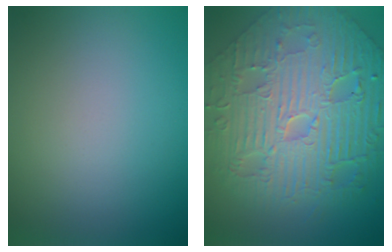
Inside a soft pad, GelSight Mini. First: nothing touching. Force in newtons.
{"total": 11.5, "press": 7.9, "slide": 8.4}